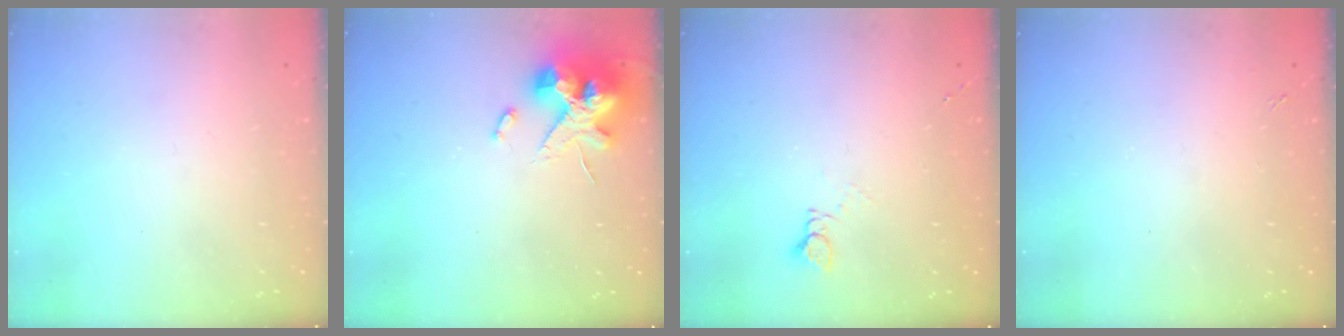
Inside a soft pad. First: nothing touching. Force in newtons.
{"total": 15.3, "press": 15.1, "slide": 2.1}
{"total": 3.0, "press": 3.0, "slide": 0.4}
{"total": 1.7, "press": 1.6, "slide": 0.3}